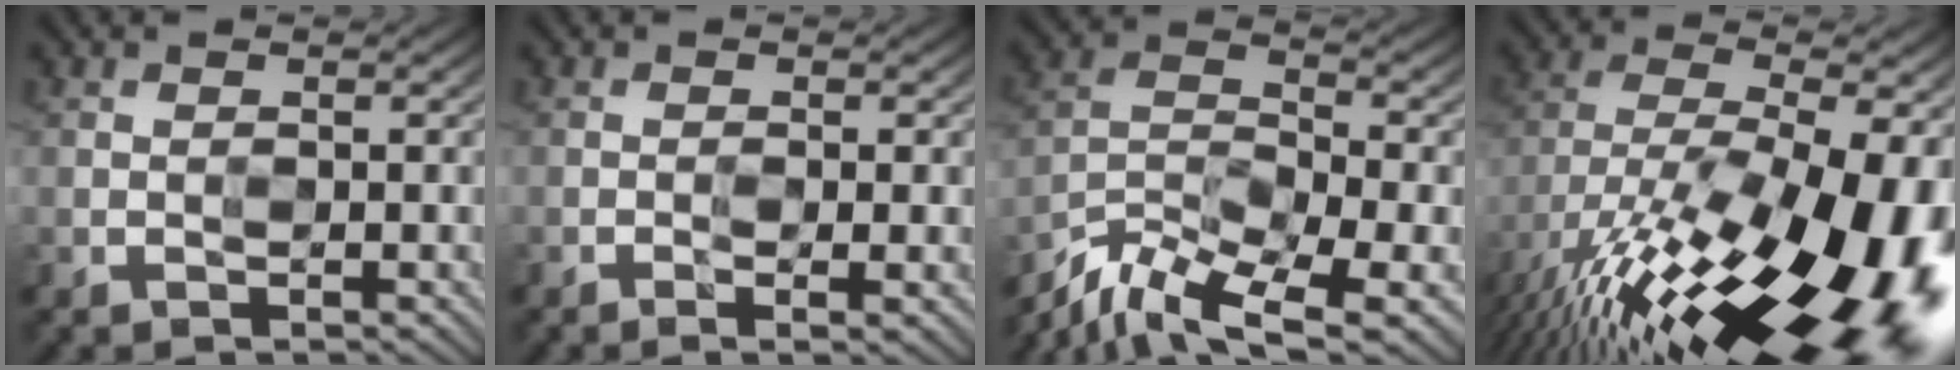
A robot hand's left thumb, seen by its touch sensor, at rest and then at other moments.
{"total": 2.2, "force": [-0.6, 0.3, 2.1], "torque": [-0.039, -0.004, -0.011]}
{"total": 12.1, "force": [-8.6, 3.6, 7.6], "torque": [-0.158, -0.019, -0.162]}
{"total": 21.4, "force": [-9.6, 9.3, 16.7], "torque": [-0.280, -0.028, -0.151]}